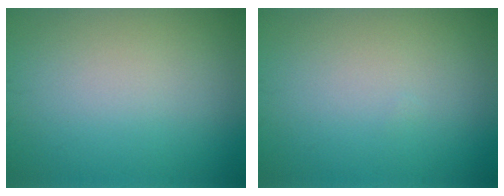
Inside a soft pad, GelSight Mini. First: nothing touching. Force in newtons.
{"total": 0.0}